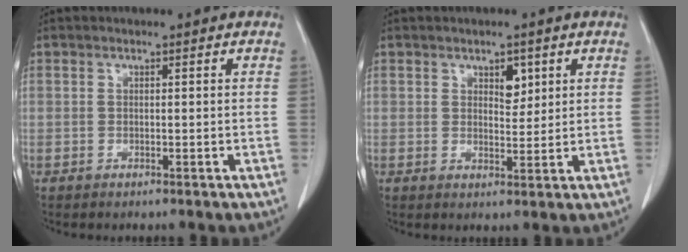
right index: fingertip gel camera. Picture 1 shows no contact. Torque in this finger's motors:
{"motor_torque": [0.04, 0.02, 0.00, 0.00]}